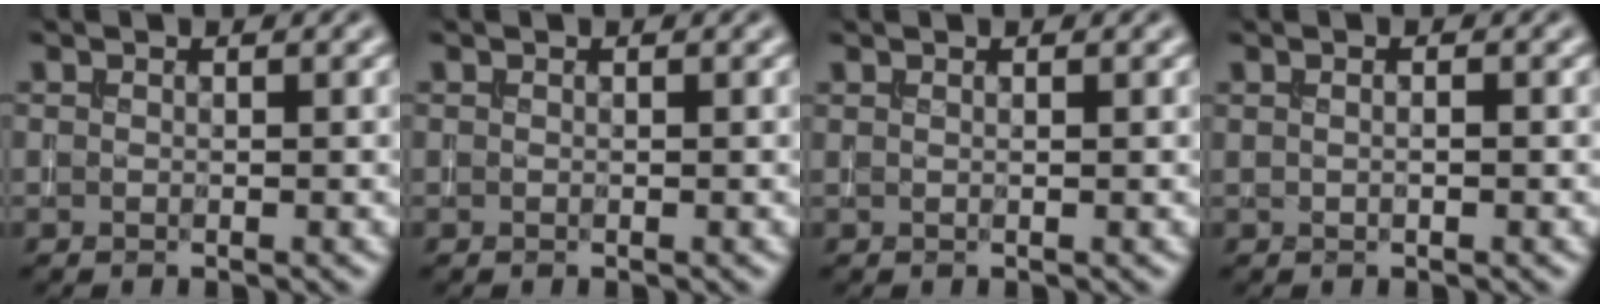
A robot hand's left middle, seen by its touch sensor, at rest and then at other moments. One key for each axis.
{"total": 0.0}
{"total": 0.6, "fx": 0.3, "fy": 0.3, "fz": 0.4, "tx": -0.003, "ty": 0.002, "tz": -0.002}
{"total": 1.4, "fx": 0.5, "fy": 0.7, "fz": 1.1, "tx": 0.001, "ty": 0.004, "tz": -0.009}